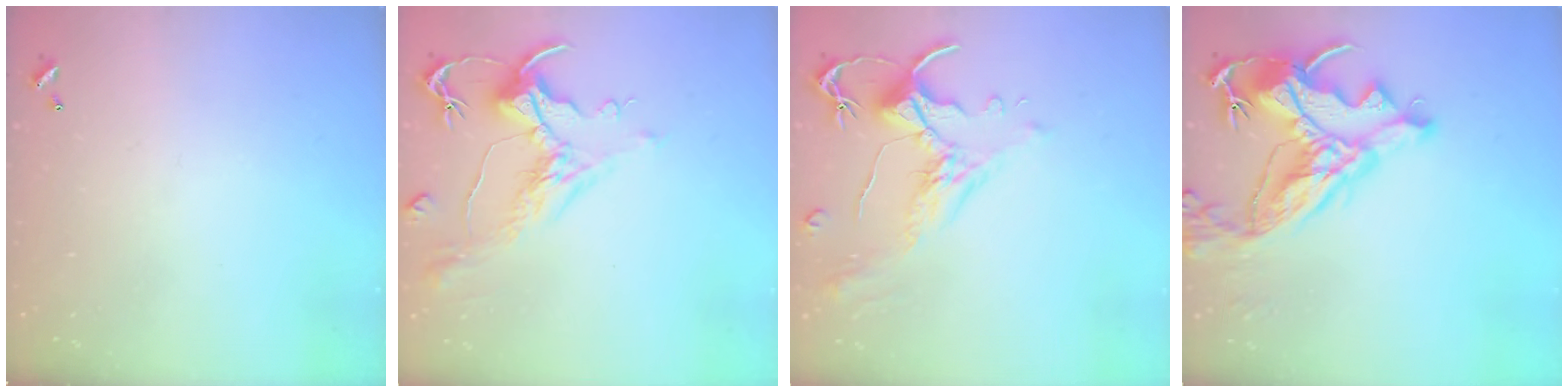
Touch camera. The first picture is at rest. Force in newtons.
{"total": 1.6, "press": 0.7, "slide": 1.4}
{"total": 1.8, "press": 1.2, "slide": 1.3}
{"total": 16.7, "press": 16.6, "slide": 2.3}